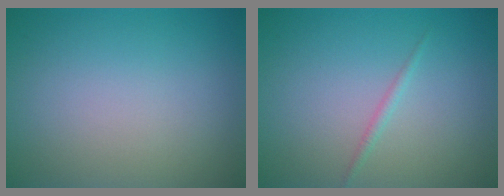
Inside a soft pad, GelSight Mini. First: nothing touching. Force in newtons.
{"total": 0.8, "press": 0.8, "slide": 0.1}